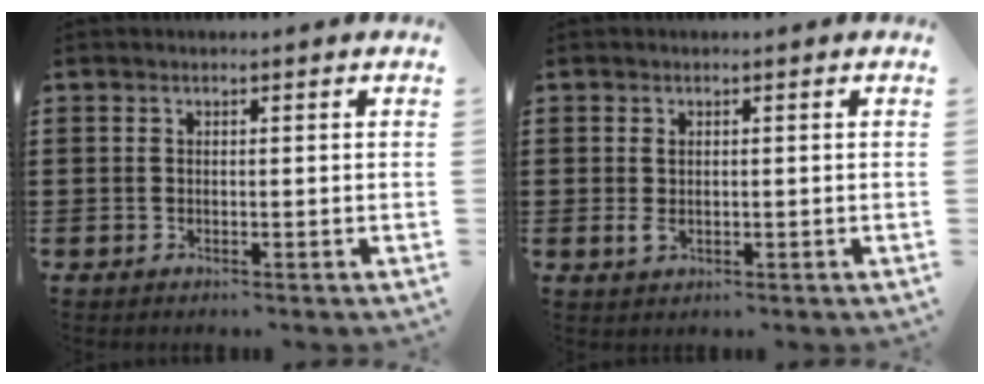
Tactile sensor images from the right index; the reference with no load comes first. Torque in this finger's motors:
{"motor_torque": [0.76, 0.71, 0.24, 0.00]}